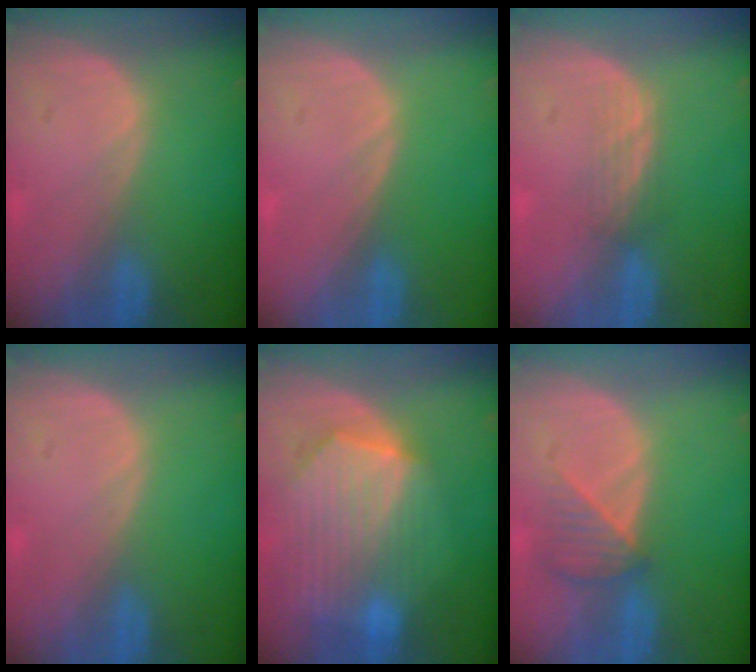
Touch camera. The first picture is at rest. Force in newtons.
{"total": 0.0}
{"total": 2.2, "press": 2.1, "slide": 0.2}
{"total": 0.0}
{"total": 10.3, "press": 9.0, "slide": 5.2}
{"total": 3.6, "press": 3.5, "slide": 1.0}